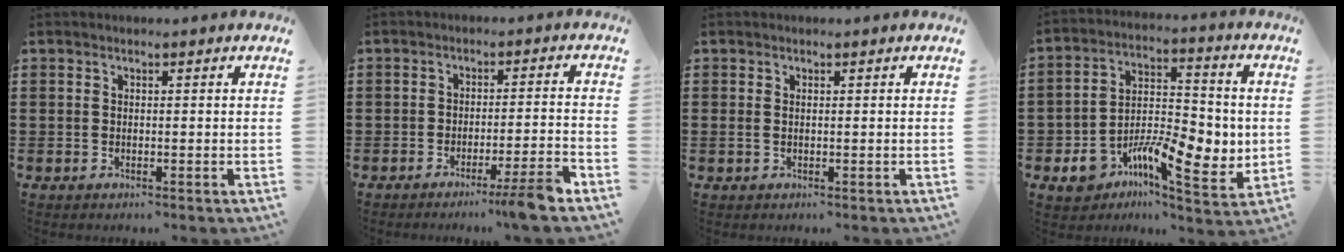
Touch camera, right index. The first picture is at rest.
{"total": 5.0, "force": [-3.8, -0.9, 3.1], "torque": [-0.046, -0.013, -0.069]}
{"total": 0.5, "force": [0.0, 0.2, 0.5], "torque": [-0.012, 0.002, -0.001]}
{"total": 11.9, "force": [-4.2, 6.7, 9.0], "torque": [-0.148, 0.016, -0.068]}